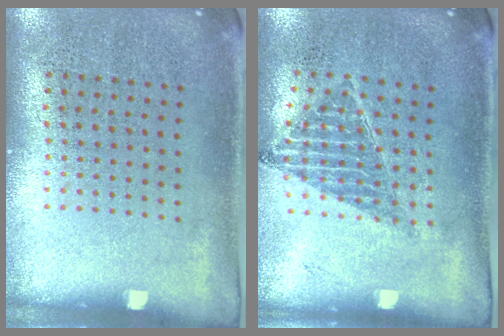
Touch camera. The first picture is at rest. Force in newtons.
{"total": 0.8, "press": 0.8, "slide": 0.1}